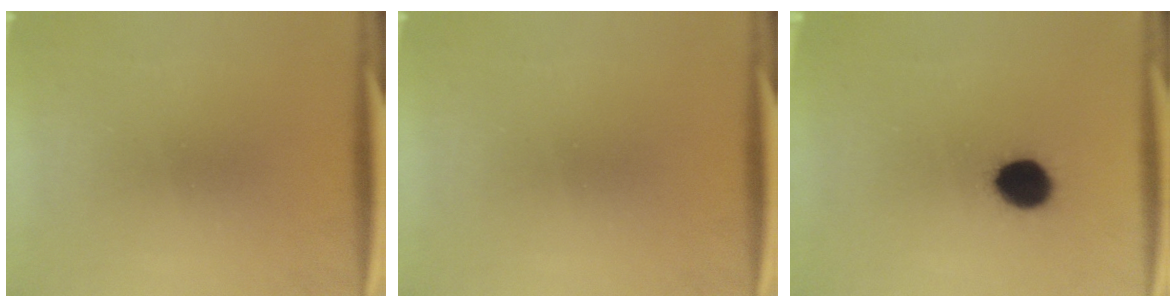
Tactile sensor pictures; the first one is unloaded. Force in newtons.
{"total": 0.0}
{"total": 8.9}